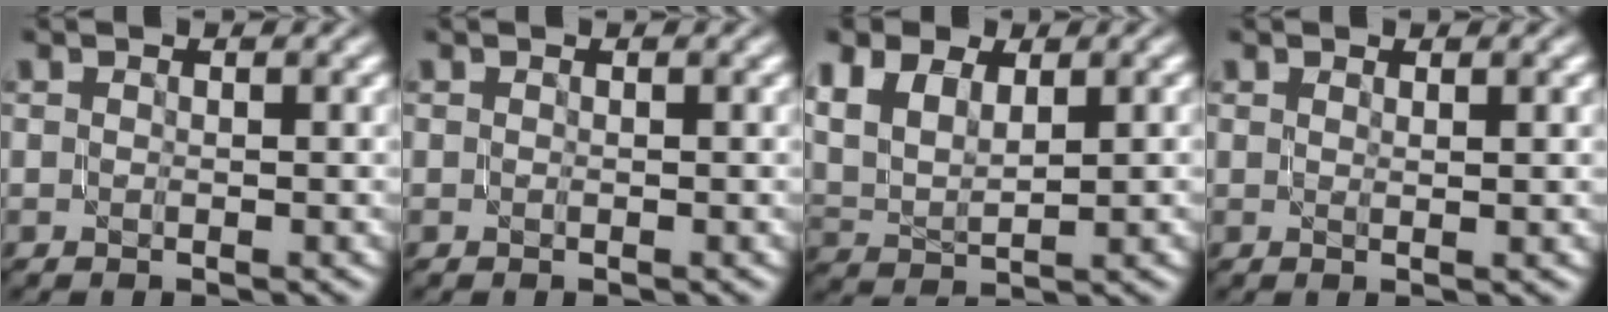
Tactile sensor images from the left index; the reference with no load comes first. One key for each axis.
{"total": 0.0}
{"total": 5.7, "fx": 2.6, "fy": 3.1, "fz": 3.9, "tx": -0.084, "ty": 0.011, "tz": 0.044}
{"total": 1.0, "fx": 0.5, "fy": 0.3, "fz": 0.7, "tx": -0.006, "ty": -0.001, "tz": 0.007}